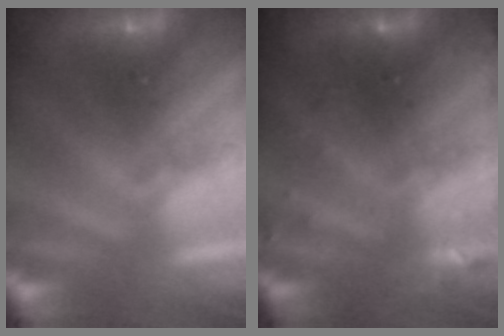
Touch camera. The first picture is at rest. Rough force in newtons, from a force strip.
{"total": 2.9}